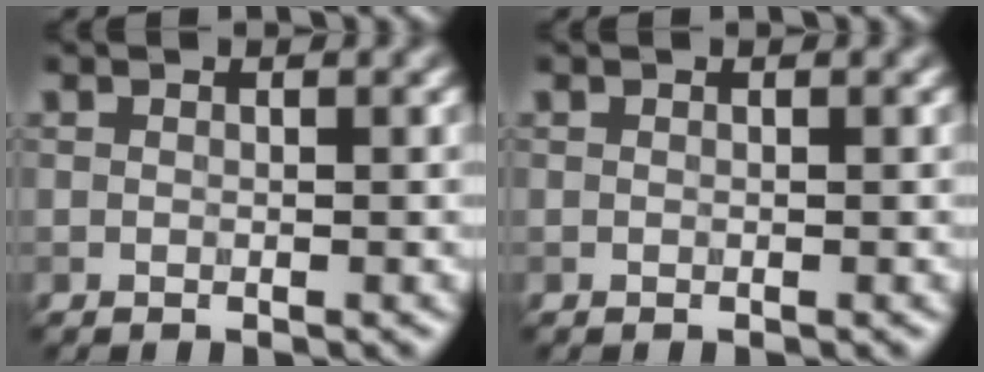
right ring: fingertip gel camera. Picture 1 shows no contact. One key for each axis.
{"total": 0.0}